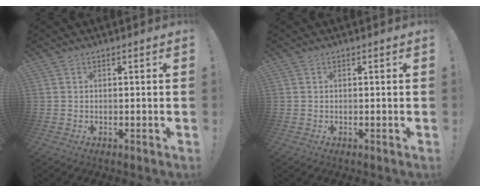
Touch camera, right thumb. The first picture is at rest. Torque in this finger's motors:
{"motor_torque": [-0.10, 0.10, -0.09, 0.09, 0.00]}